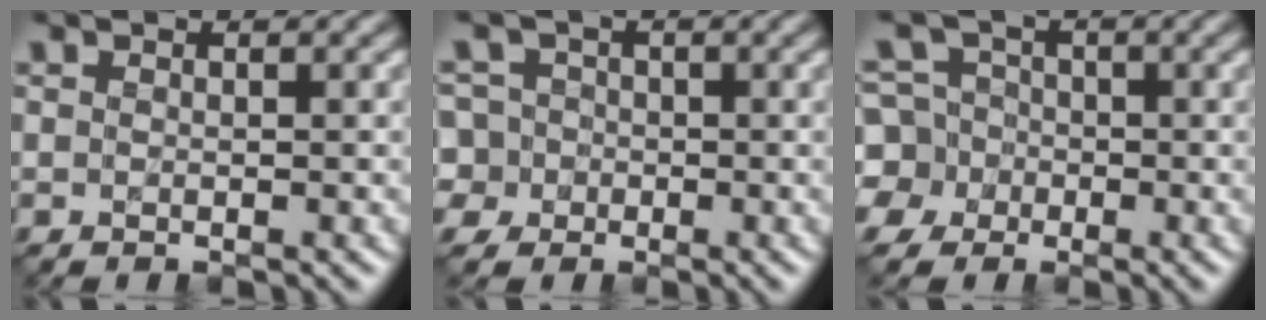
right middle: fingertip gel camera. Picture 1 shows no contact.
{"total": 6.1, "force": [-0.9, 5.7, 1.7], "torque": [-0.036, 0.024, -0.054]}
{"total": 6.8, "force": [-1.6, 6.5, 1.6], "torque": [-0.037, 0.011, -0.064]}